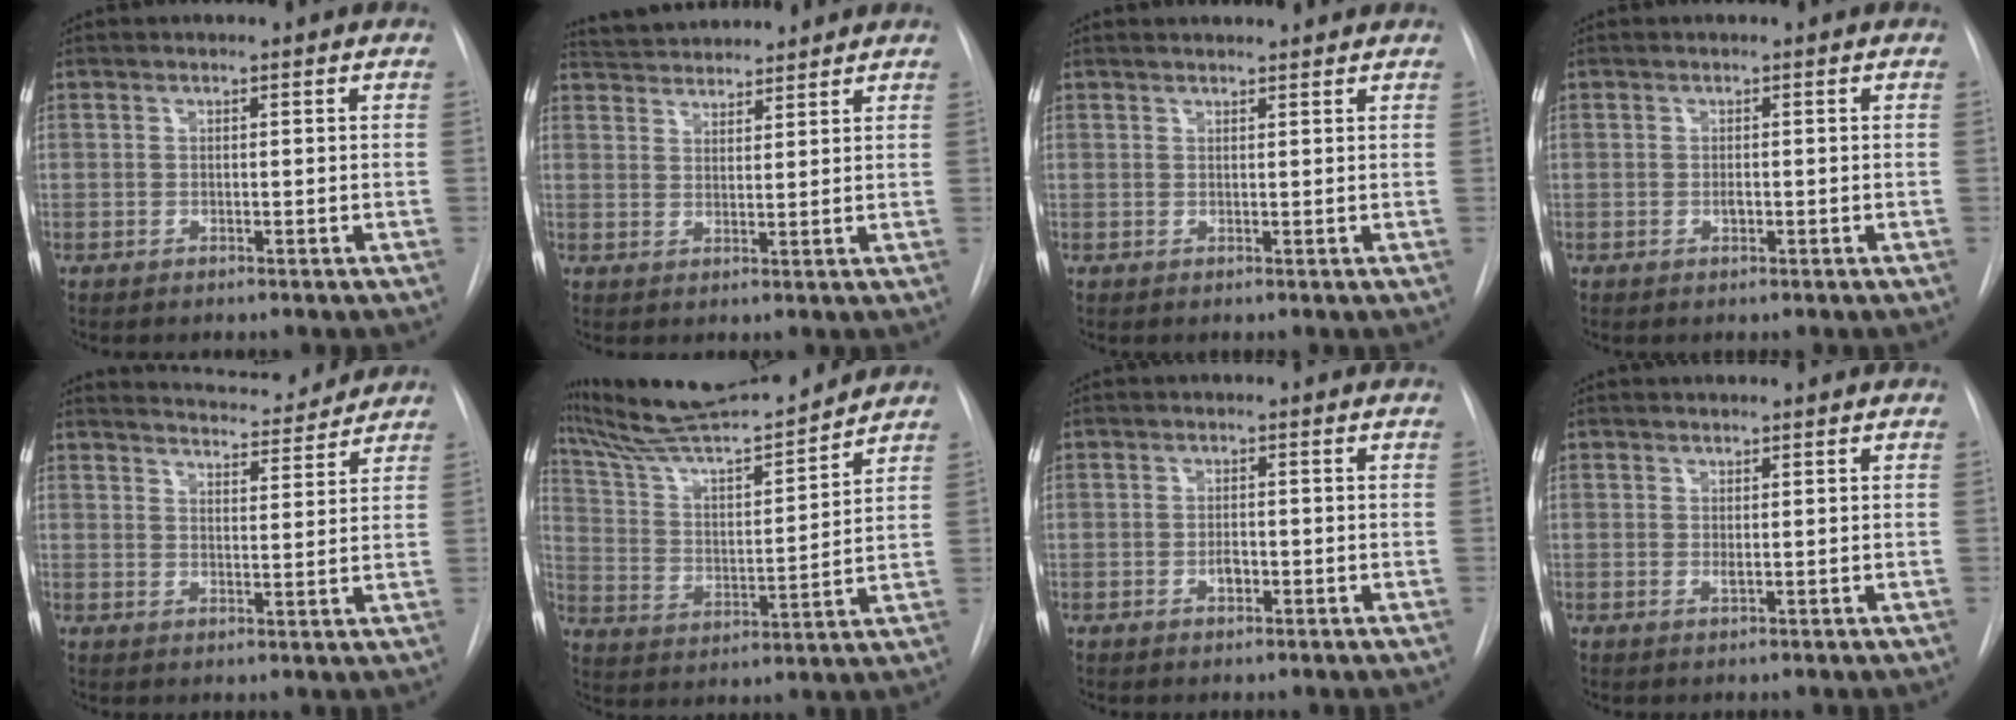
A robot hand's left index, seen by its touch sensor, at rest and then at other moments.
{"total": 8.3, "force": [8.0, 1.5, 1.6], "torque": [-0.031, 0.028, 0.126]}
{"total": 4.7, "force": [4.5, 0.6, 1.2], "torque": [-0.017, 0.023, 0.053]}
{"total": 0.6, "force": [-0.1, 0.3, 0.5], "torque": [-0.011, 0.000, -0.003]}
{"total": 9.0, "force": [8.9, 1.0, 1.4], "torque": [-0.024, 0.000, 0.118]}
{"total": 17.1, "force": [16.0, 0.8, 6.2], "torque": [-0.114, 0.004, 0.271]}
{"total": 1.5, "force": [-0.5, 0.8, 1.2], "torque": [-0.021, 0.002, -0.009]}
{"total": 1.1, "force": [0.6, 0.1, 0.8], "torque": [-0.019, 0.004, 0.012]}